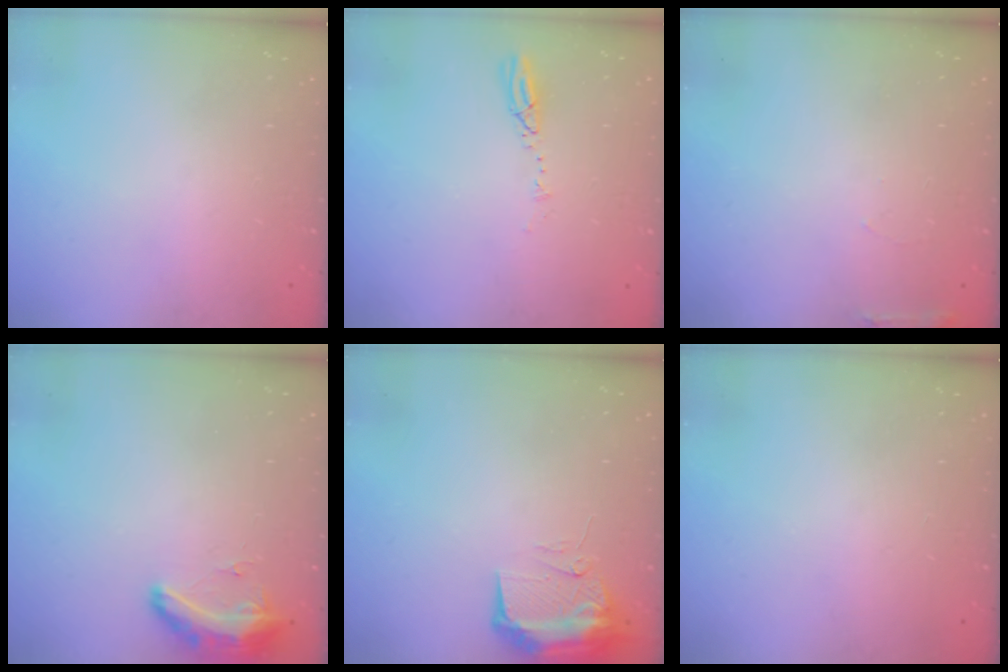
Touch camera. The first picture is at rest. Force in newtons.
{"total": 3.9, "press": 3.8, "slide": 0.4}
{"total": 5.2, "press": 5.0, "slide": 1.3}
{"total": 14.6, "press": 10.5, "slide": 10.2}
{"total": 9.8, "press": 9.7, "slide": 1.2}
{"total": 0.0}